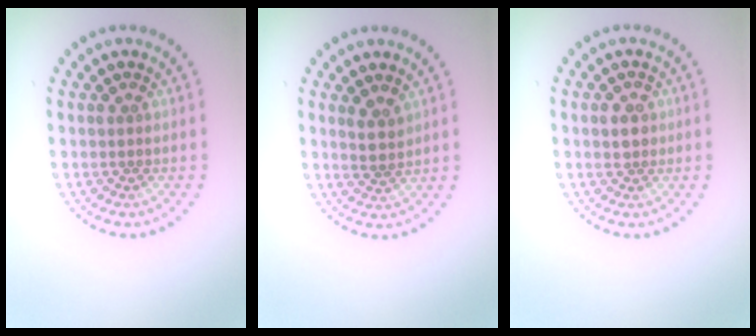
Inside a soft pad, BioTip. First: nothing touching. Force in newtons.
{"total": 1.8, "press": 1.4, "slide": 1.1}
{"total": 1.5, "press": 1.5, "slide": 0.2}